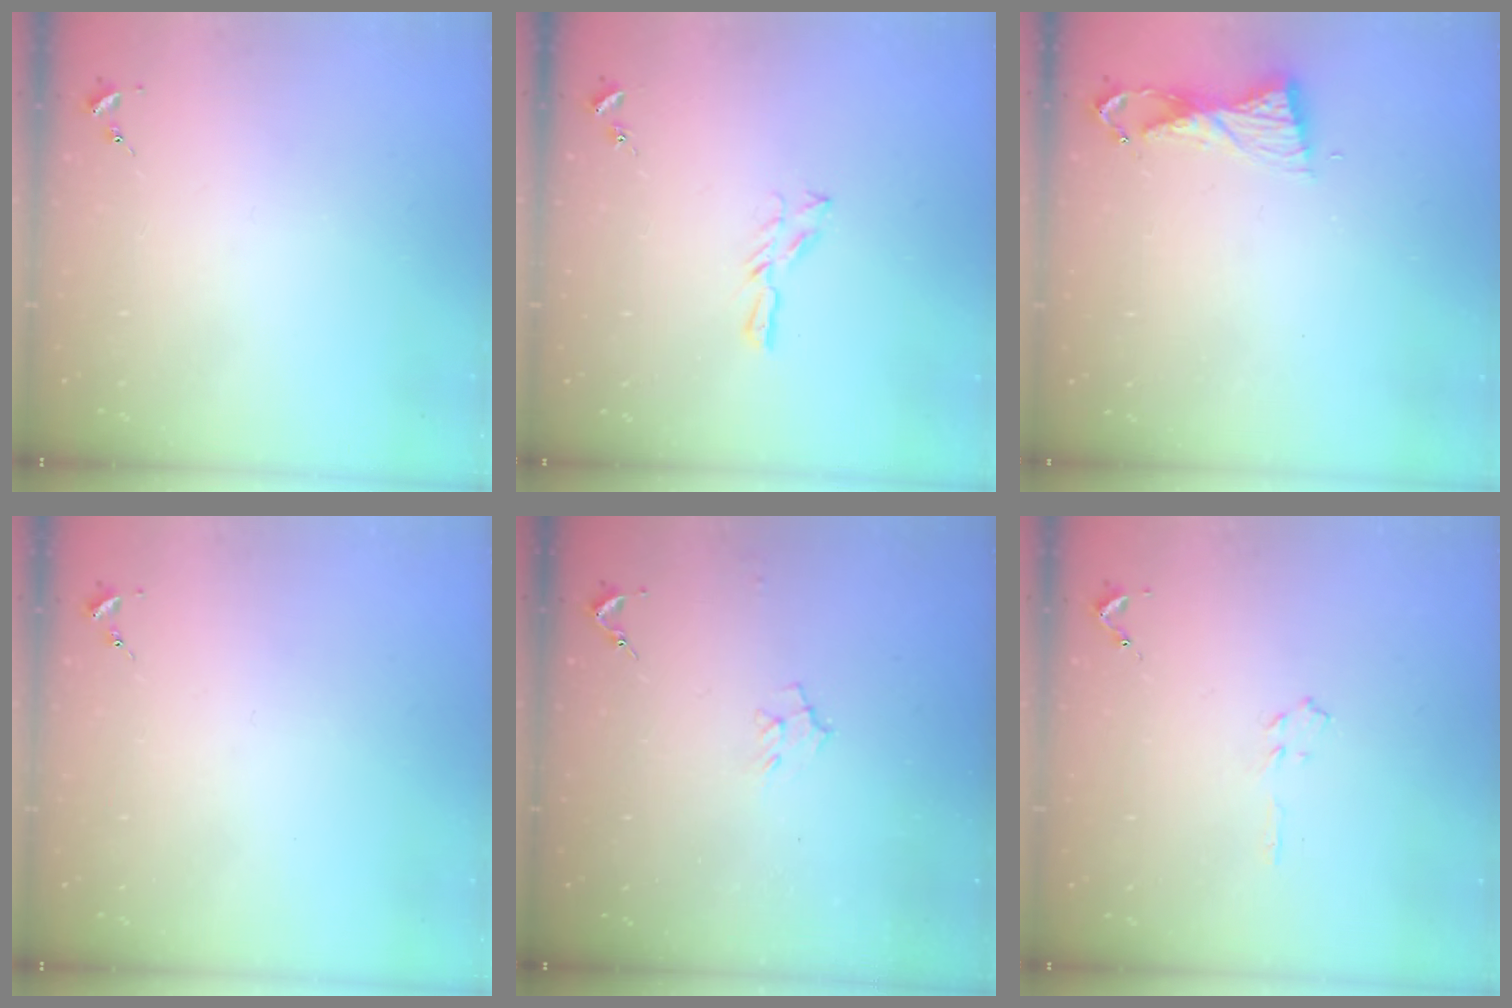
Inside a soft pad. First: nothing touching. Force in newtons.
{"total": 5.1, "press": 5.1, "slide": 0.5}
{"total": 6.2, "press": 6.1, "slide": 0.6}
{"total": 0.0}
{"total": 6.2, "press": 6.1, "slide": 0.9}
{"total": 3.5, "press": 3.5, "slide": 0.4}